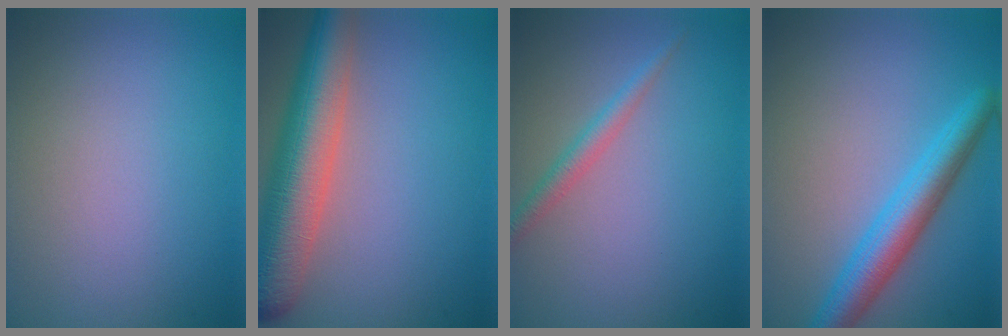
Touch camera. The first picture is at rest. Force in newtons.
{"total": 8.5, "press": 8.5, "slide": 0.4}
{"total": 1.8, "press": 1.8, "slide": 0.0}
{"total": 4.8, "press": 4.8, "slide": 0.1}